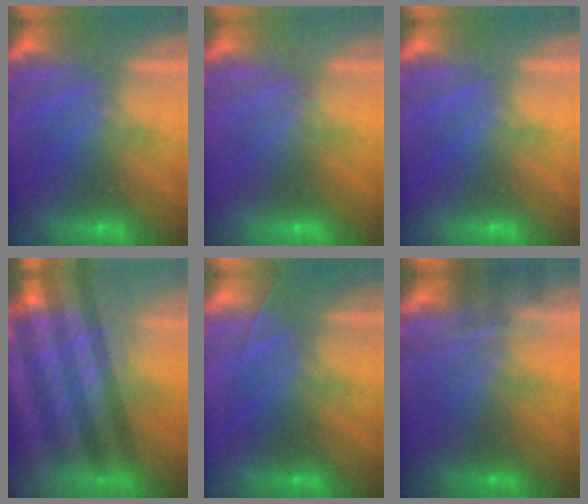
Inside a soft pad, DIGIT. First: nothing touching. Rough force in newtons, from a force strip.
{"total": 2.1}
{"total": 0.0}
{"total": 6.8}
{"total": 1.5}
{"total": 7.9}